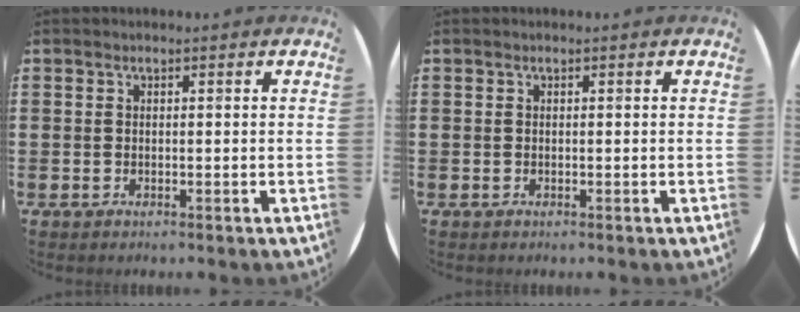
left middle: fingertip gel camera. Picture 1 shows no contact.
{"total": 0.0}